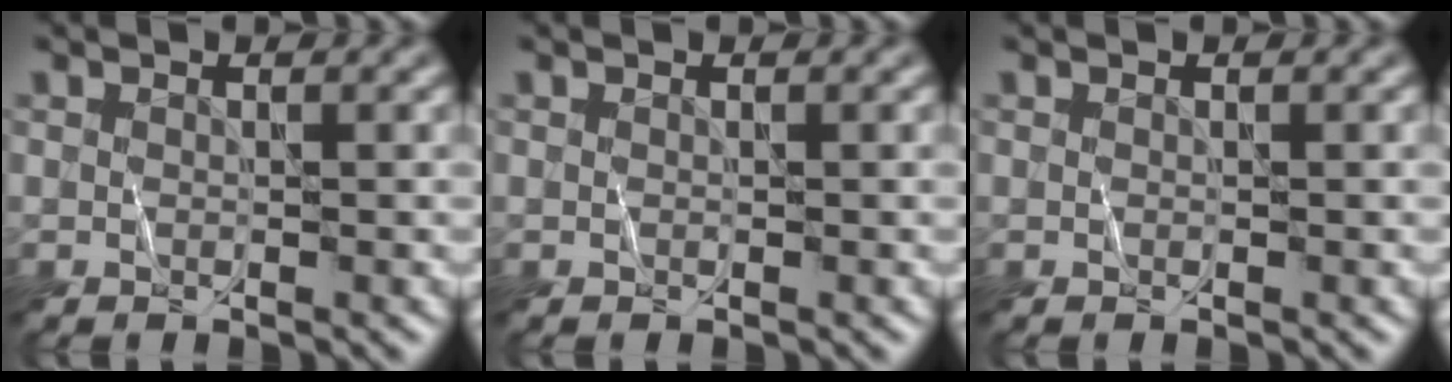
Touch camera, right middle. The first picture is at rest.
{"total": 0.0}
{"total": 0.0}